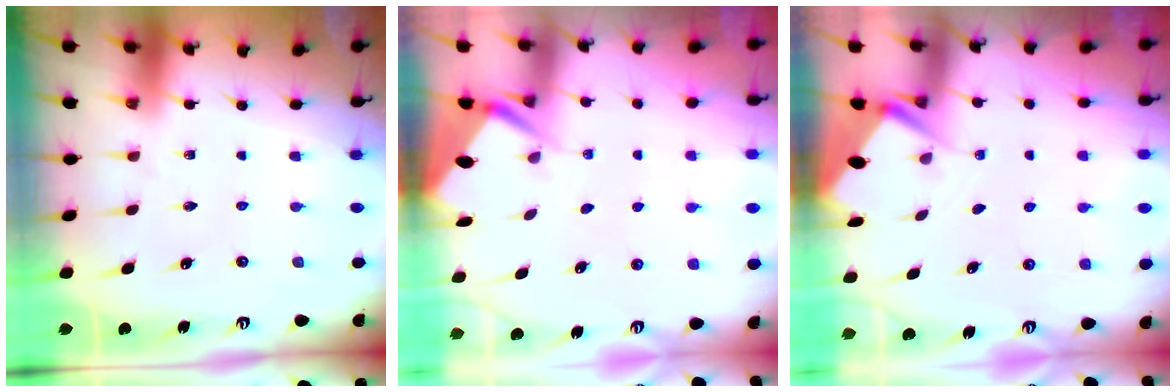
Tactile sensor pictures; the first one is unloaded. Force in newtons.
{"total": 3.4, "press": 3.4, "slide": 0.3}
{"total": 2.7, "press": 2.7, "slide": 0.3}